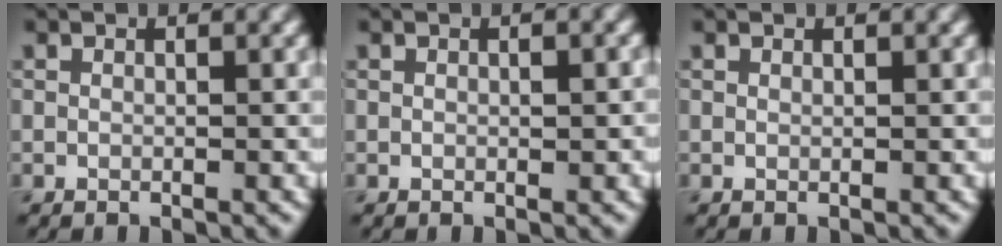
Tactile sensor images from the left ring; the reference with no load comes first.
{"total": 0.9, "force": [0.1, 0.3, 0.8], "torque": [-0.013, 0.000, 0.002]}
{"total": 0.0}